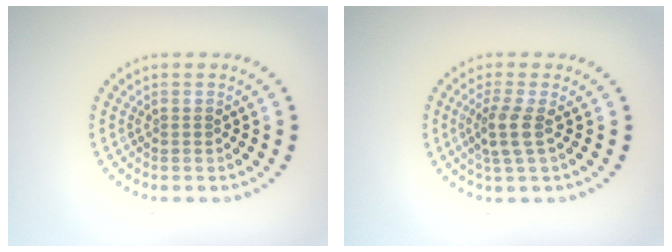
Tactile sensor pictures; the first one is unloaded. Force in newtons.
{"total": 2.4, "press": 1.9, "slide": 1.5}